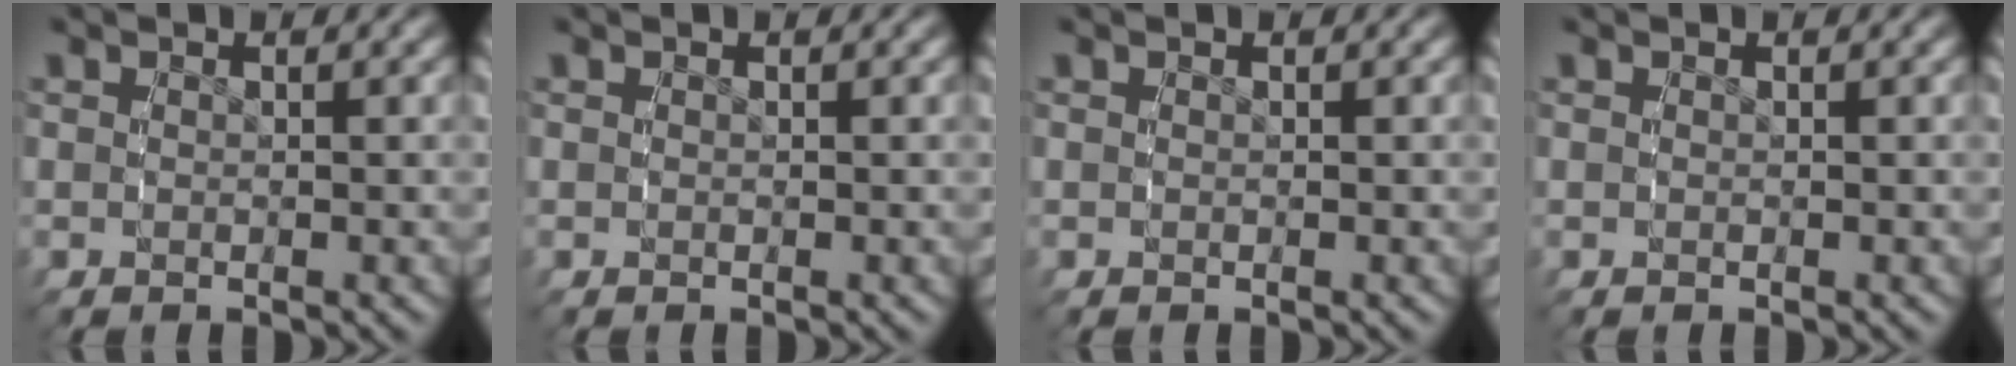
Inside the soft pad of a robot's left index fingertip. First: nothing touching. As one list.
[{"total": 0.0}, {"total": 0.0}, {"total": 0.0}]